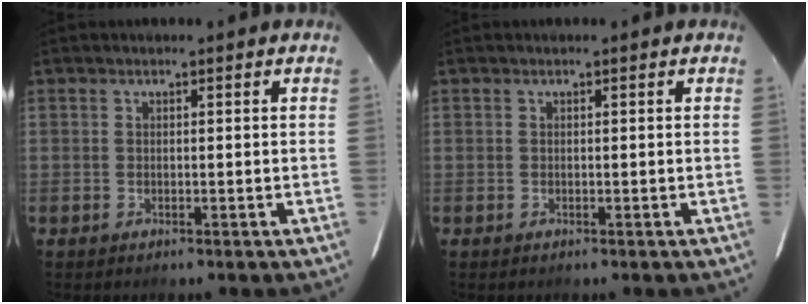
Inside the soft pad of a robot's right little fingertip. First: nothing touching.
{"total": 0.0}